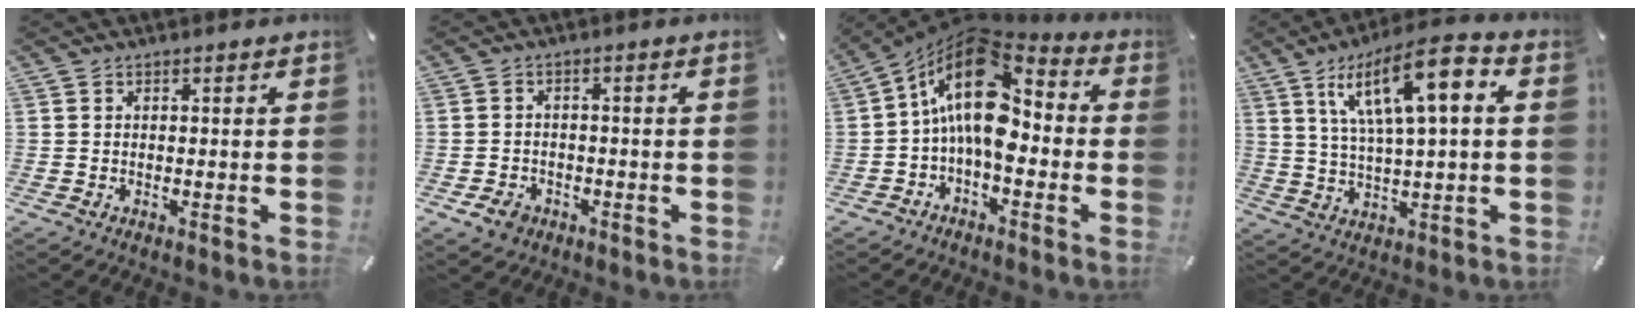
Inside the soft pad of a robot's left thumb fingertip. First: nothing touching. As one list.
[{"total": 3.8, "force": [-2.1, 2.8, 1.3], "torque": [-0.028, 0.008, -0.040]}, {"total": 17.6, "force": [0.7, 10.0, 14.5], "torque": [-0.271, -0.011, 0.007]}, {"total": 15.6, "force": [6.1, 4.7, 13.6], "torque": [-0.248, -0.007, 0.100]}]